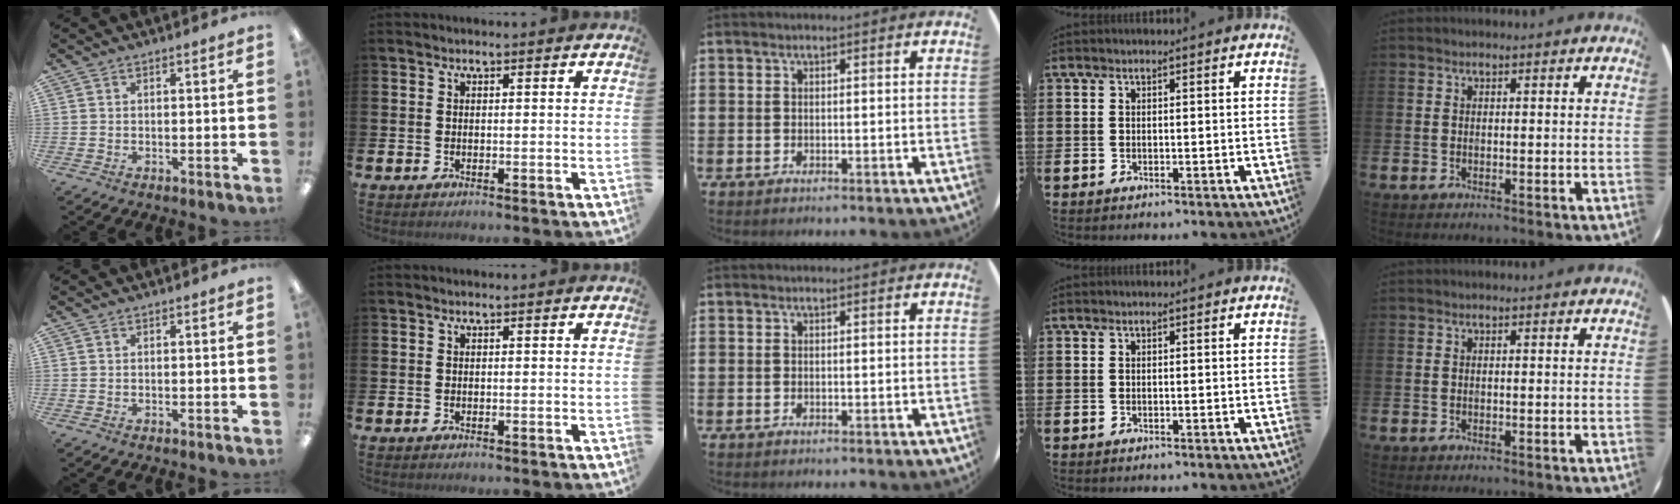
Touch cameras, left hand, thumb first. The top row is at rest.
{}